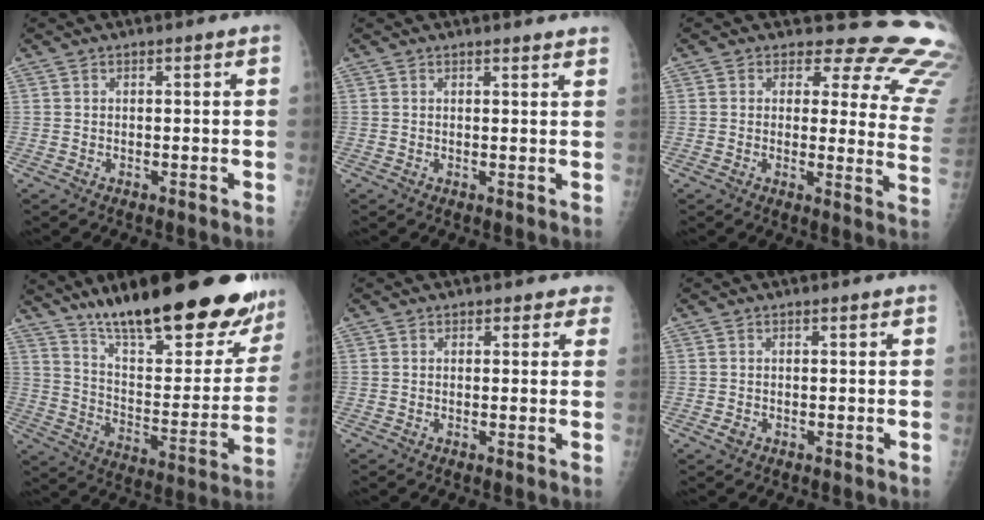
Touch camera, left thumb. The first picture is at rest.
{"total": 3.8, "force": [3.6, 0.6, 1.0], "torque": [-0.002, -0.014, 0.030]}
{"total": 17.0, "force": [14.4, 7.0, 5.8], "torque": [-0.017, -0.121, 0.124]}
{"total": 32.0, "force": [23.2, 8.7, 20.4], "torque": [-0.266, -0.093, 0.343]}
{"total": 2.8, "force": [1.9, 2.0, 0.5], "torque": [0.028, -0.006, 0.007]}
{"total": 1.0, "force": [-0.3, 0.9, 0.5], "torque": [-0.006, 0.001, -0.005]}